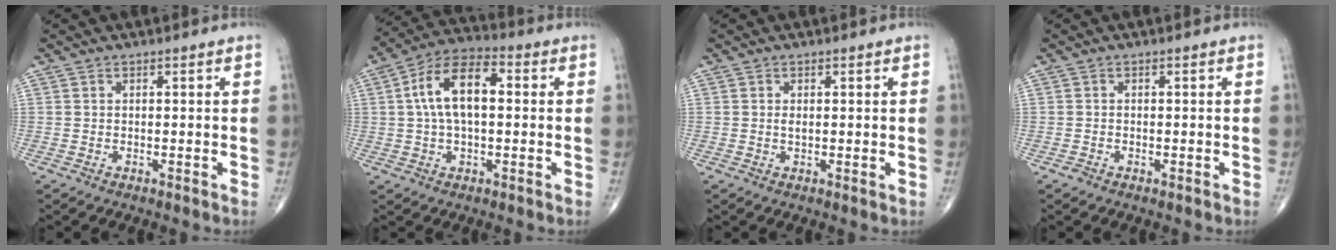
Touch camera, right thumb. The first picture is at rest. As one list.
[{"total": 12.2, "force": [1.6, 6.3, 10.3], "torque": [-0.187, 0.031, 0.020]}, {"total": 1.2, "force": [0.2, 0.5, 1.1], "torque": [-0.022, -0.003, 0.003]}, {"total": 0.7, "force": [-0.4, 0.4, 0.4], "torque": [-0.008, -0.001, -0.010]}]